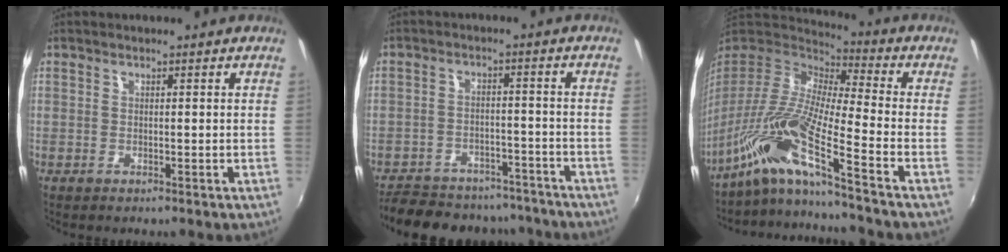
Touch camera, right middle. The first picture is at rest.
{"total": 20.4, "force": [-17.4, 8.0, 7.3], "torque": [-0.163, 0.023, -0.226]}
{"total": 15.7, "force": [-10.8, -0.5, 11.4], "torque": [-0.204, -0.022, -0.223]}